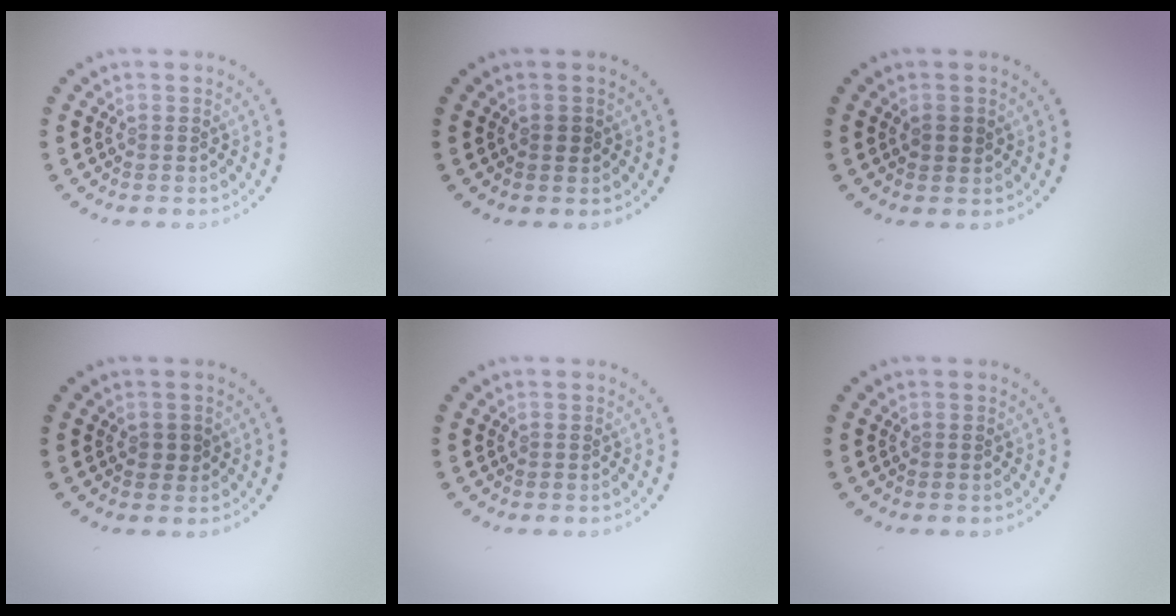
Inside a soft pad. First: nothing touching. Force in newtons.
{"total": 0.7, "press": 0.7, "slide": 0.1}
{"total": 1.2, "press": 1.1, "slide": 0.4}
{"total": 1.1, "press": 1.1, "slide": 0.2}
{"total": 0.0}
{"total": 0.0}